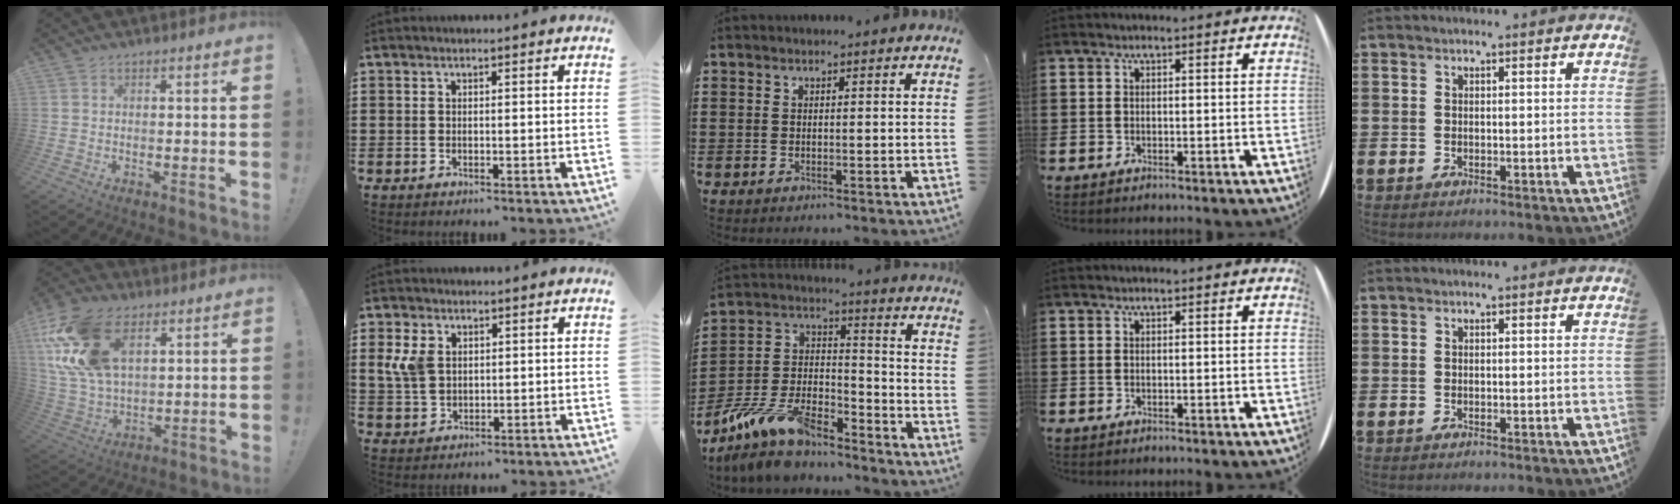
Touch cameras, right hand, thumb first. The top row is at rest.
{"thumb": {"total": 21.5, "force": [8.7, 13.5, 14.3], "torque": [-0.287, -0.025, 0.164]}, "index": {"total": 4.8, "force": [1.4, 3.4, 3.1], "torque": [-0.088, 0.006, 0.022]}, "middle": {"total": 12.0, "force": [-10.0, 3.5, 5.6], "torque": [-0.126, 0.019, -0.201]}}